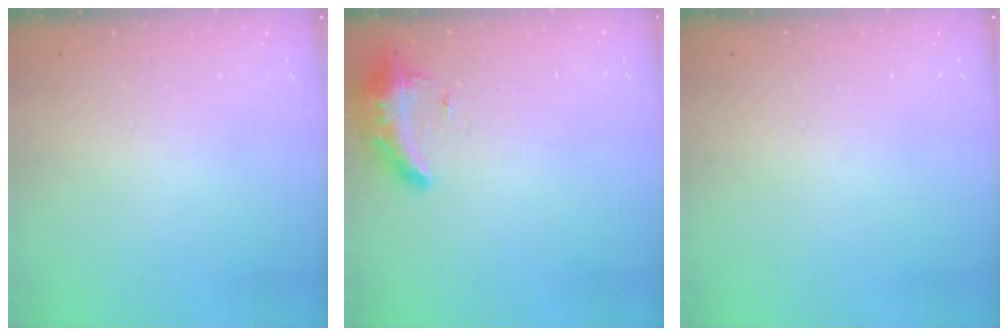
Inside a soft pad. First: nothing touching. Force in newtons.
{"total": 10.4, "press": 9.8, "slide": 3.5}
{"total": 0.0}